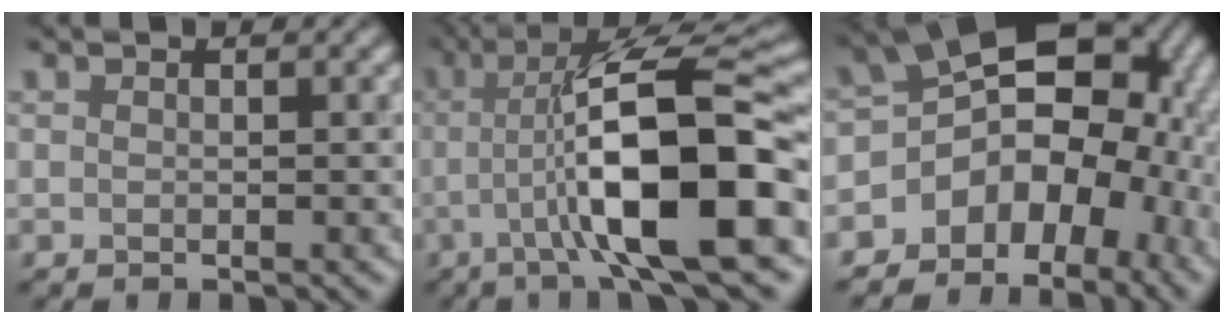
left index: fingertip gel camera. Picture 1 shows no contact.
{"total": 13.2, "force": [-2.3, 2.9, 12.7], "torque": [-0.192, 0.012, -0.036]}
{"total": 13.2, "force": [-4.3, 9.2, 8.4], "torque": [-0.117, -0.006, -0.070]}